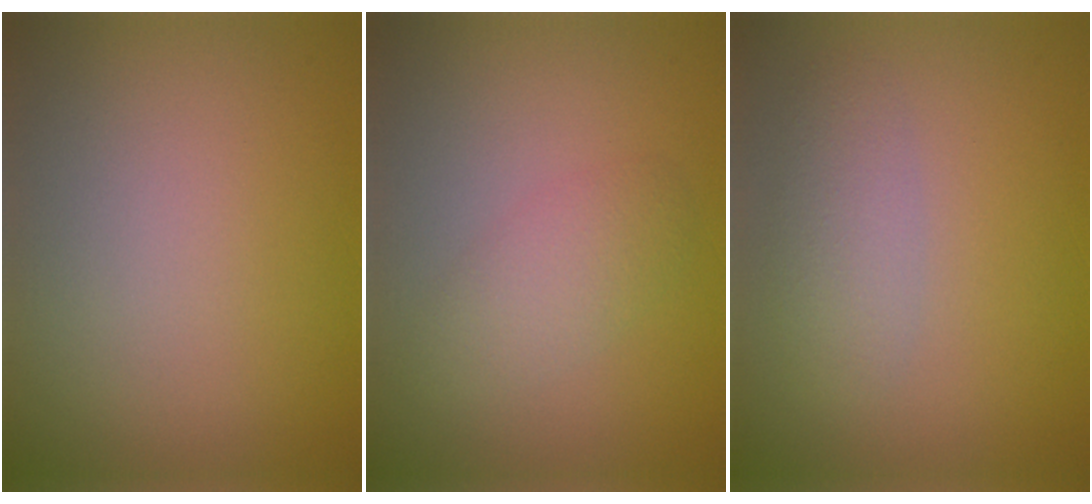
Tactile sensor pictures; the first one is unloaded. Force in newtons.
{"total": 2.4, "press": 2.4, "slide": 0.1}
{"total": 2.4, "press": 2.4, "slide": 0.0}